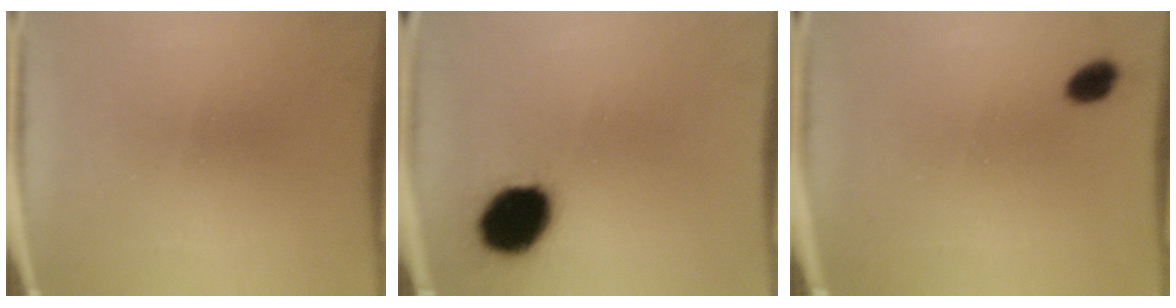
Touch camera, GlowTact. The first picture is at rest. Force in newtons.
{"total": 13.3}
{"total": 2.9}